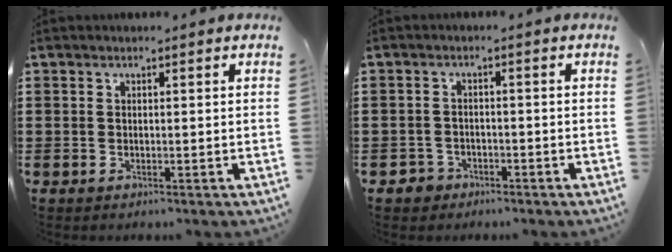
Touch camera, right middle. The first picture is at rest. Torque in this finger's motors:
{"motor_torque": [1.63, 0.21, 0.18, 0.01]}